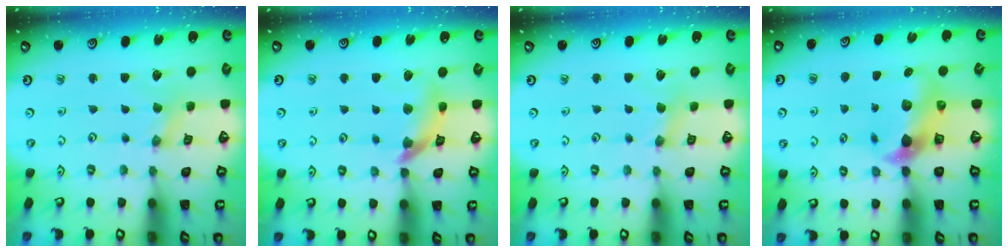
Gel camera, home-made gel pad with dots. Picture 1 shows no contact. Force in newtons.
{"total": 12.3, "press": 12.2, "slide": 1.6}
{"total": 1.8, "press": 1.7, "slide": 0.3}
{"total": 8.1, "press": 8.0, "slide": 1.3}